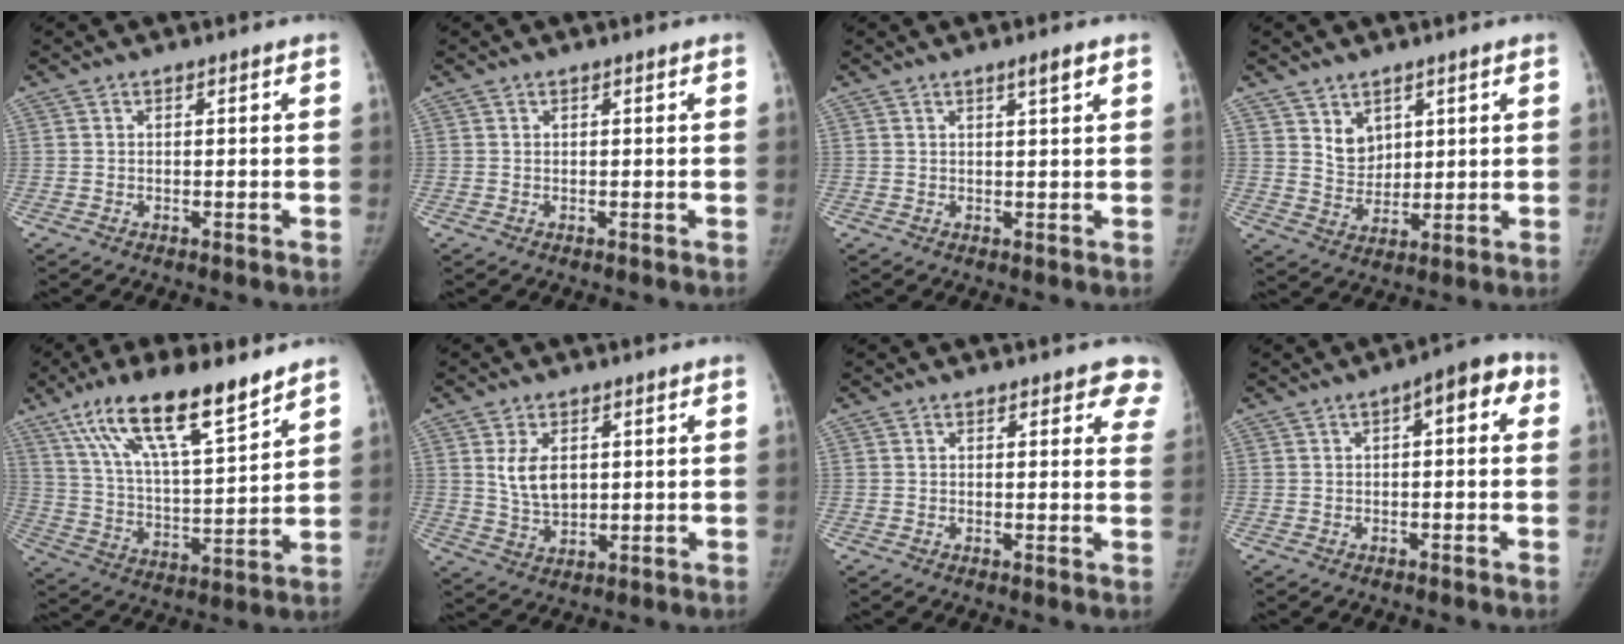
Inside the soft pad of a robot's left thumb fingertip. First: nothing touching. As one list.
[{"total": 0.0}, {"total": 2.5, "force": [1.5, 0.1, 2.0], "torque": [-0.028, -0.009, 0.024]}, {"total": 5.5, "force": [3.0, 4.1, 2.1], "torque": [-0.007, -0.026, 0.063]}, {"total": 19.3, "force": [13.0, 5.0, 13.4], "torque": [-0.214, -0.047, 0.237]}, {"total": 6.7, "force": [1.8, 4.3, 4.8], "torque": [-0.067, -0.013, 0.044]}, {"total": 7.3, "force": [6.0, 2.9, 3.1], "torque": [0.012, -0.022, 0.046]}, {"total": 6.6, "force": [1.7, 2.7, 5.7], "torque": [-0.053, 0.024, 0.009]}]